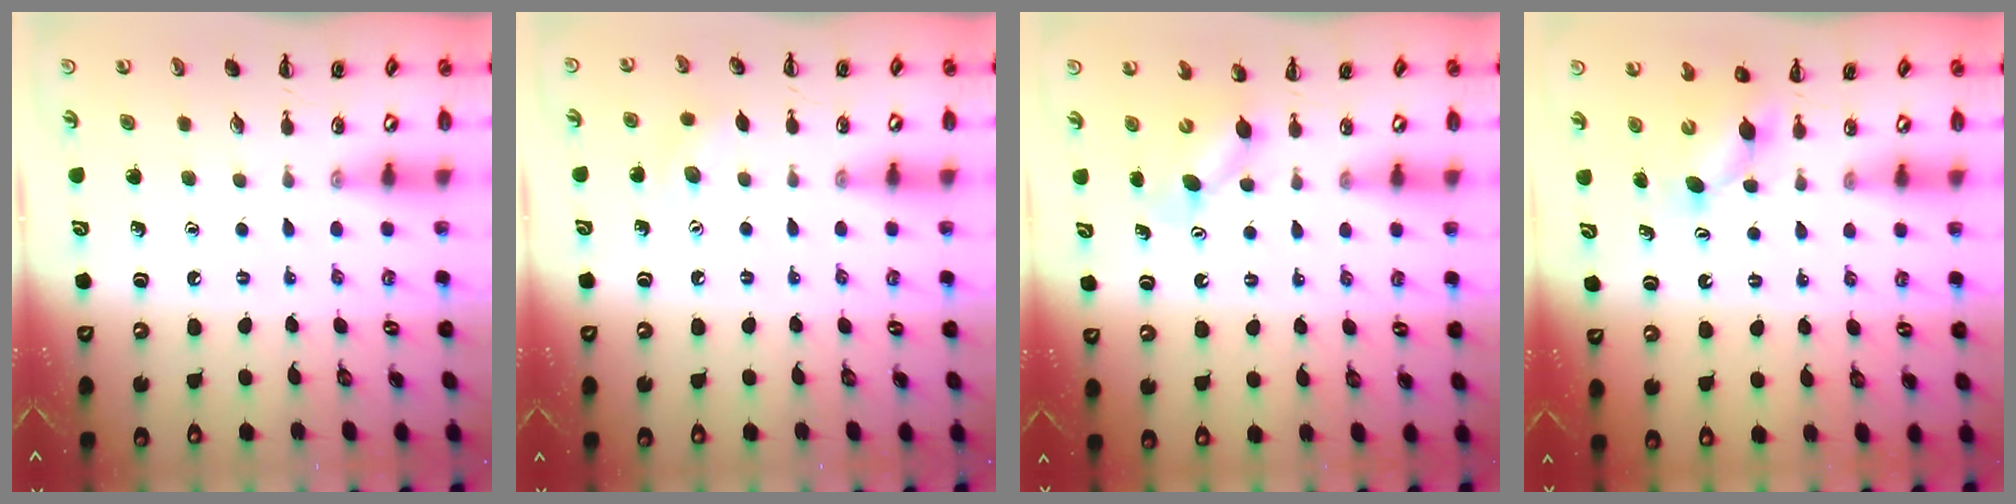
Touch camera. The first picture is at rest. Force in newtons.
{"total": 6.5, "press": 6.3, "slide": 1.6}
{"total": 4.7, "press": 4.6, "slide": 0.9}
{"total": 4.3, "press": 4.2, "slide": 0.9}